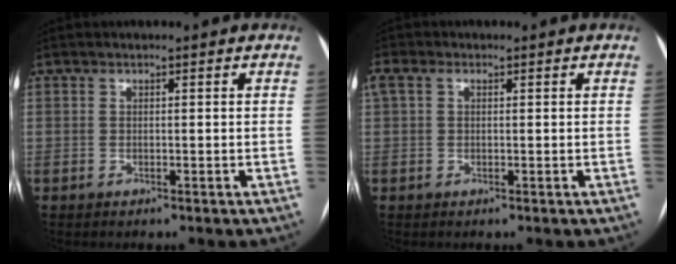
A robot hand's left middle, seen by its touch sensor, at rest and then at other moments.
{"total": 3.4, "force": [1.3, 2.2, 2.3], "torque": [-0.075, 0.038, 0.035]}